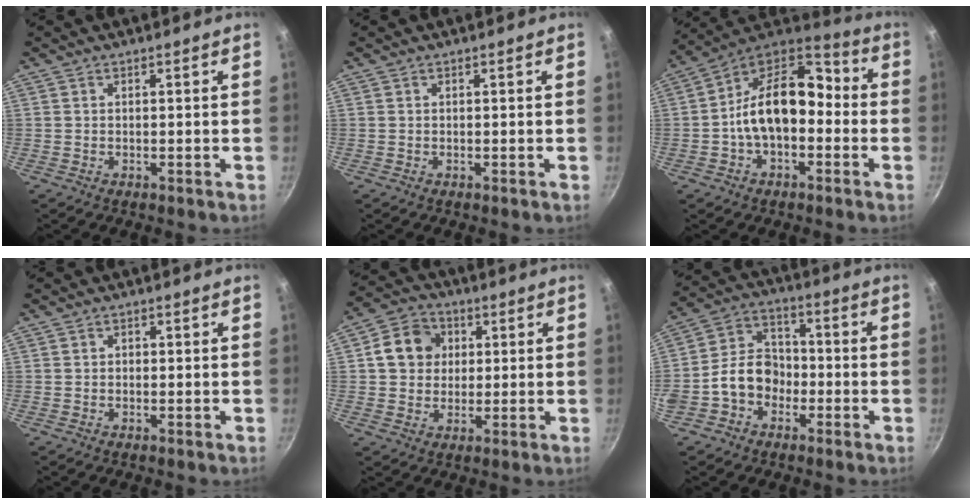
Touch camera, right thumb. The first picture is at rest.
{"total": 0.0}
{"total": 17.0, "force": [-2.0, 10.9, 12.9], "torque": [-0.186, 0.060, -0.051]}
{"total": 1.0, "force": [0.0, 0.9, 0.5], "torque": [-0.006, 0.006, 0.000]}
{"total": 9.4, "force": [2.0, 8.1, 4.3], "torque": [-0.045, 0.011, 0.022]}
{"total": 10.2, "force": [-3.1, 8.1, 5.3], "torque": [-0.054, 0.042, -0.068]}